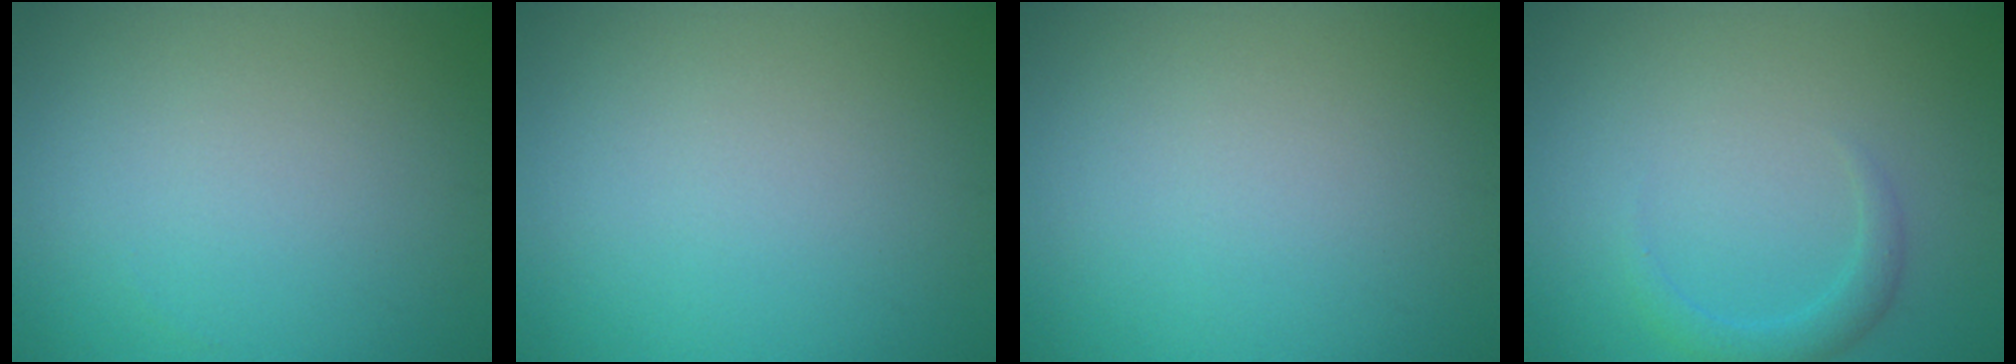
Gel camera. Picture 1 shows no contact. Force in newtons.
{"total": 0.0}
{"total": 0.0}
{"total": 1.7, "press": 1.7, "slide": 0.2}